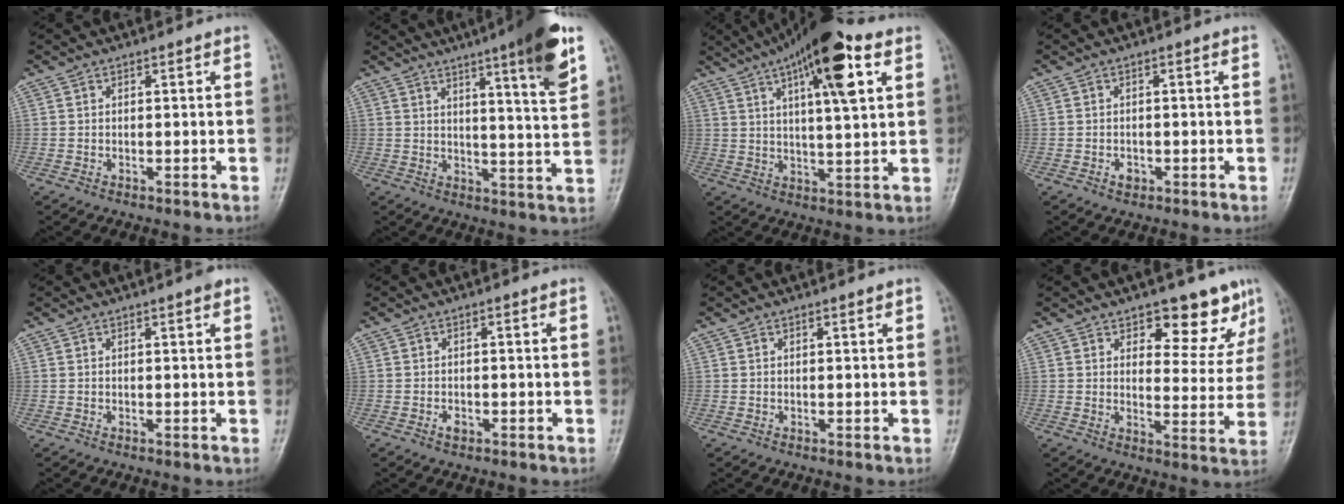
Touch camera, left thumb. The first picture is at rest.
{"total": 13.8, "force": [7.8, 1.3, 11.3], "torque": [-0.149, -0.037, 0.107]}
{"total": 16.7, "force": [7.8, 4.5, 14.1], "torque": [-0.207, -0.009, 0.119]}
{"total": 1.6, "force": [-0.7, 1.2, 0.9], "torque": [-0.008, 0.005, -0.010]}
{"total": 1.2, "force": [0.7, 0.1, 1.0], "torque": [-0.014, 0.000, 0.007]}
{"total": 1.4, "force": [-0.6, 0.9, 0.9], "torque": [-0.012, 0.004, -0.011]}
{"total": 0.6, "force": [0.4, 0.1, 0.4], "torque": [-0.007, -0.001, 0.006]}
{"total": 10.0, "force": [7.1, 5.1, 4.8], "torque": [-0.013, -0.045, 0.091]}